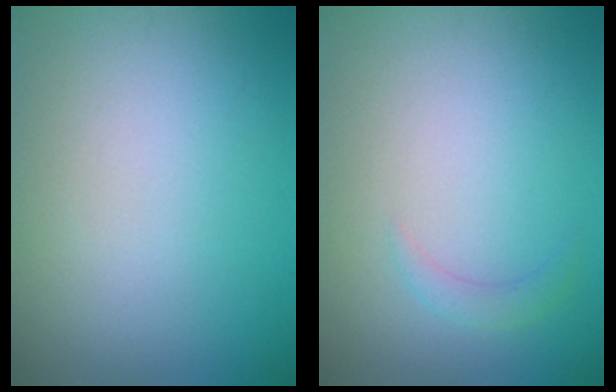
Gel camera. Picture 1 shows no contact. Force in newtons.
{"total": 1.1, "press": 1.1, "slide": 0.0}